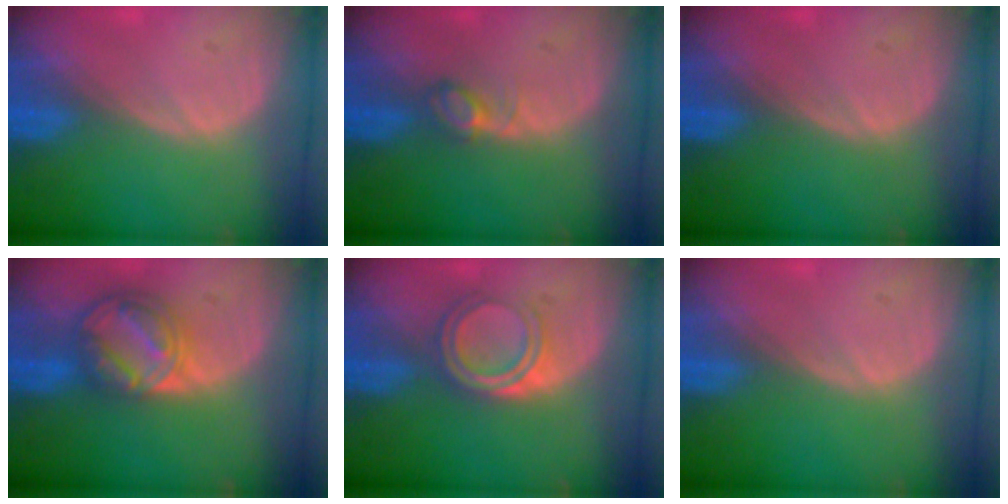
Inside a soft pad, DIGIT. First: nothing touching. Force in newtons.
{"total": 2.5, "press": 2.4, "slide": 0.3}
{"total": 0.0}
{"total": 8.5, "press": 7.1, "slide": 4.7}
{"total": 4.4, "press": 4.4, "slide": 0.4}
{"total": 0.0}